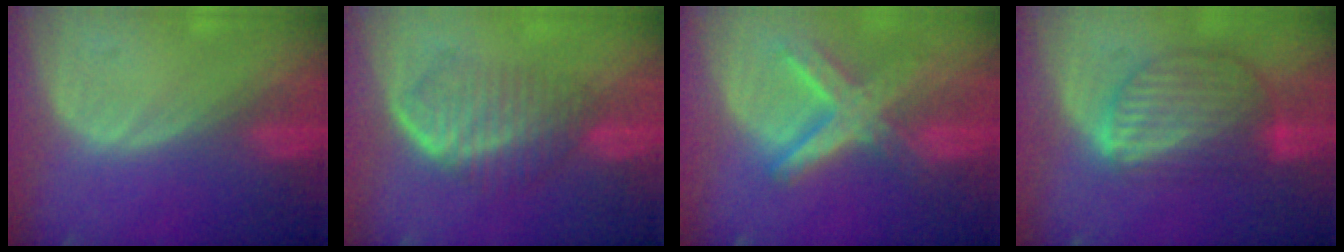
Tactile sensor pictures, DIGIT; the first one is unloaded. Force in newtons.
{"total": 6.8, "press": 6.1, "slide": 3.1}
{"total": 8.3, "press": 7.1, "slide": 4.3}
{"total": 8.7, "press": 7.6, "slide": 4.2}